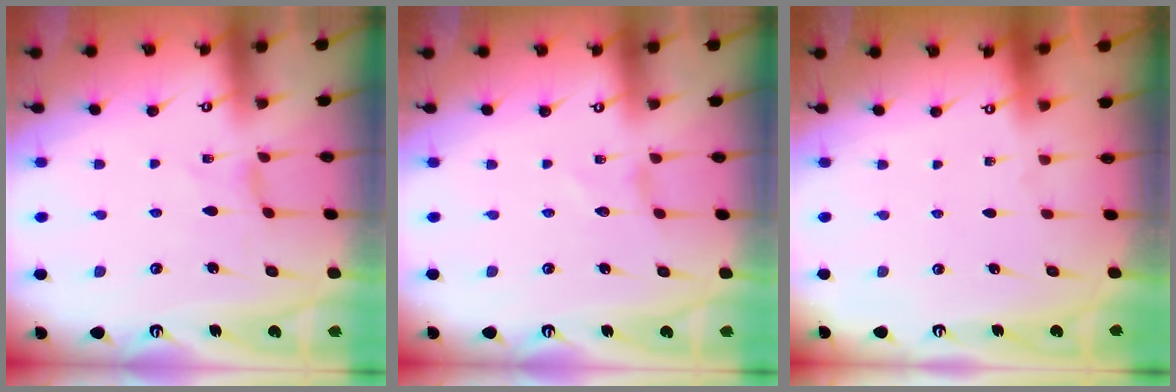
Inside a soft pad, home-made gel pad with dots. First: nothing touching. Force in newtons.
{"total": 0.0}
{"total": 0.0}